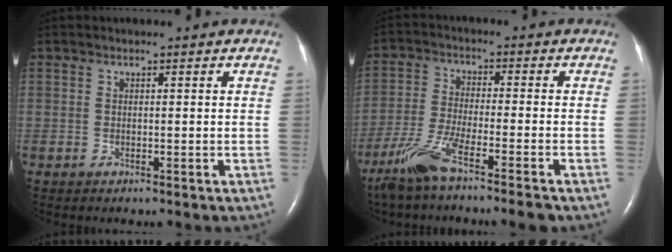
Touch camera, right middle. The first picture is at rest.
{"total": 8.5, "force": [-6.1, -0.1, 5.9], "torque": [-0.127, -0.021, -0.119]}